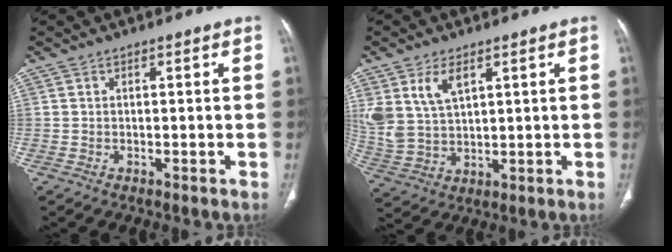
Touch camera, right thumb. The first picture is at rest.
{"total": 9.3, "force": [4.5, 5.2, 6.3], "torque": [-0.129, -0.014, 0.103]}